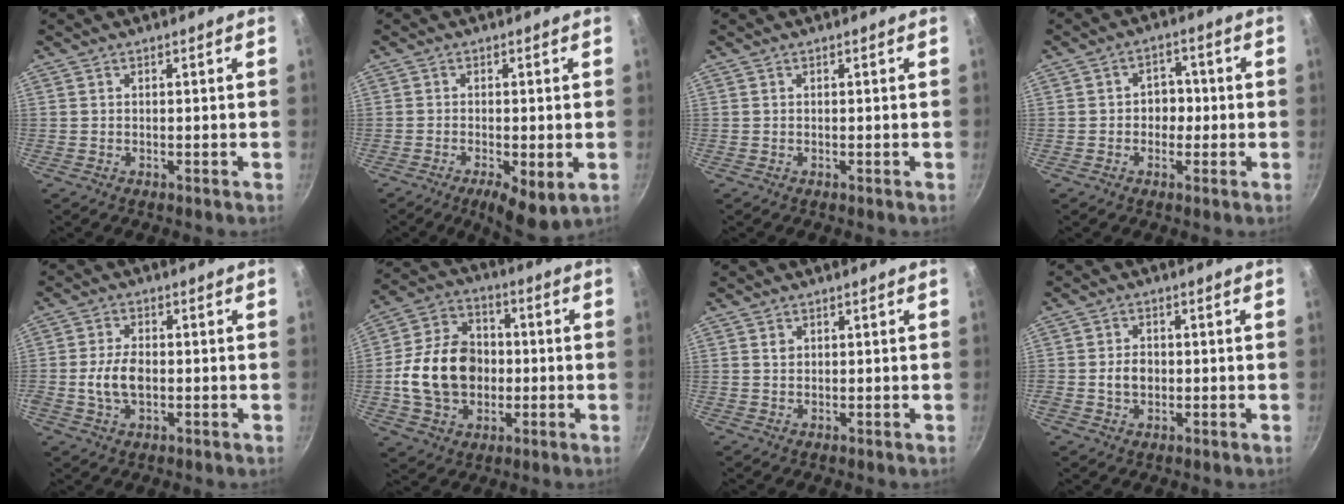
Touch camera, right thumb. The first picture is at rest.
{"total": 6.7, "force": [-2.2, 2.2, 5.9], "torque": [-0.094, -0.002, -0.028]}
{"total": 0.0}
{"total": 4.6, "force": [-0.5, 3.8, 2.5], "torque": [0.005, 0.013, -0.011]}
{"total": 6.4, "force": [-0.9, 3.9, 5.1], "torque": [-0.095, 0.012, -0.019]}
{"total": 16.9, "force": [-1.4, 13.2, 10.6], "torque": [-0.164, 0.028, -0.028]}
{"total": 1.3, "force": [0.4, 1.1, 0.6], "torque": [-0.007, 0.000, 0.006]}
{"total": 4.0, "force": [-0.4, 3.1, 2.4], "torque": [-0.030, 0.009, -0.008]}